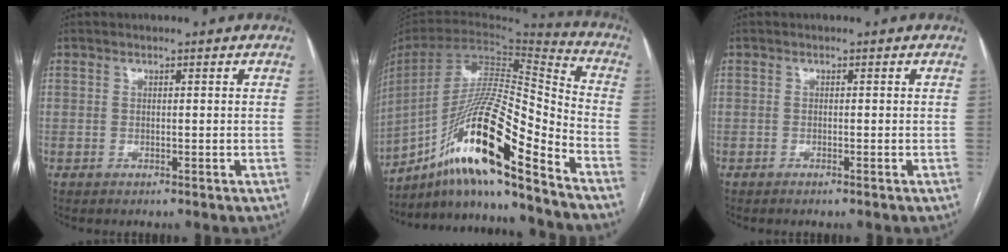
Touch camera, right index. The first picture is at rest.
{"total": 21.3, "force": [-14.0, 1.2, 16.0], "torque": [-0.314, -0.001, -0.256]}
{"total": 0.6, "force": [-0.4, -0.1, 0.4], "torque": [-0.008, 0.000, -0.008]}